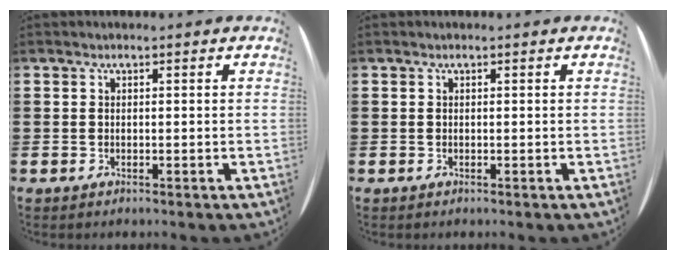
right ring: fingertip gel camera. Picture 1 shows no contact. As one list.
[{"total": 0.0}]